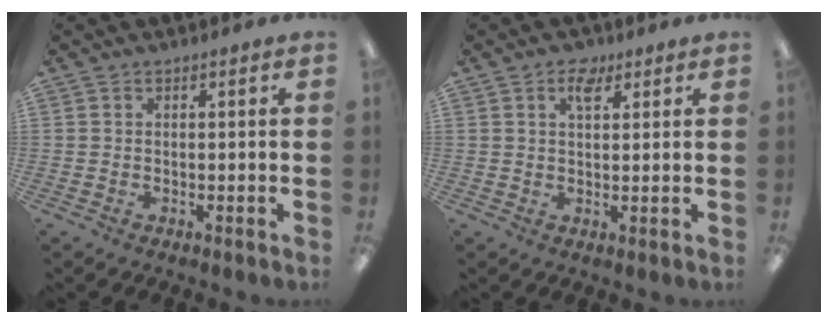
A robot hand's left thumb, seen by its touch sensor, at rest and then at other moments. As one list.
[{"total": 4.4, "force": [2.5, 2.3, 2.8], "torque": [-0.039, -0.004, 0.039]}]